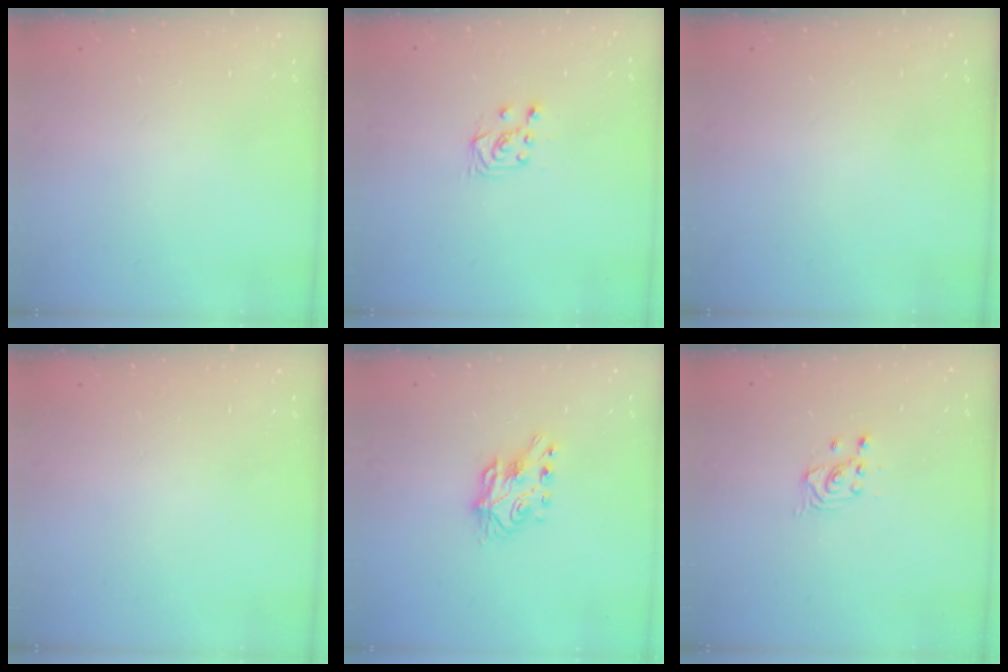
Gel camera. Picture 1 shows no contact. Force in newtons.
{"total": 6.3, "press": 6.3, "slide": 0.7}
{"total": 0.0}
{"total": 0.0}
{"total": 7.4, "press": 7.3, "slide": 0.8}
{"total": 2.7, "press": 2.7, "slide": 0.3}